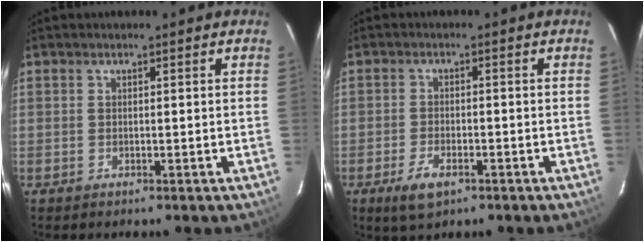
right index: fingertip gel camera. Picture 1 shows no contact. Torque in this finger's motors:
{"motor_torque": [0.35, -0.32, 0.05, 0.02]}